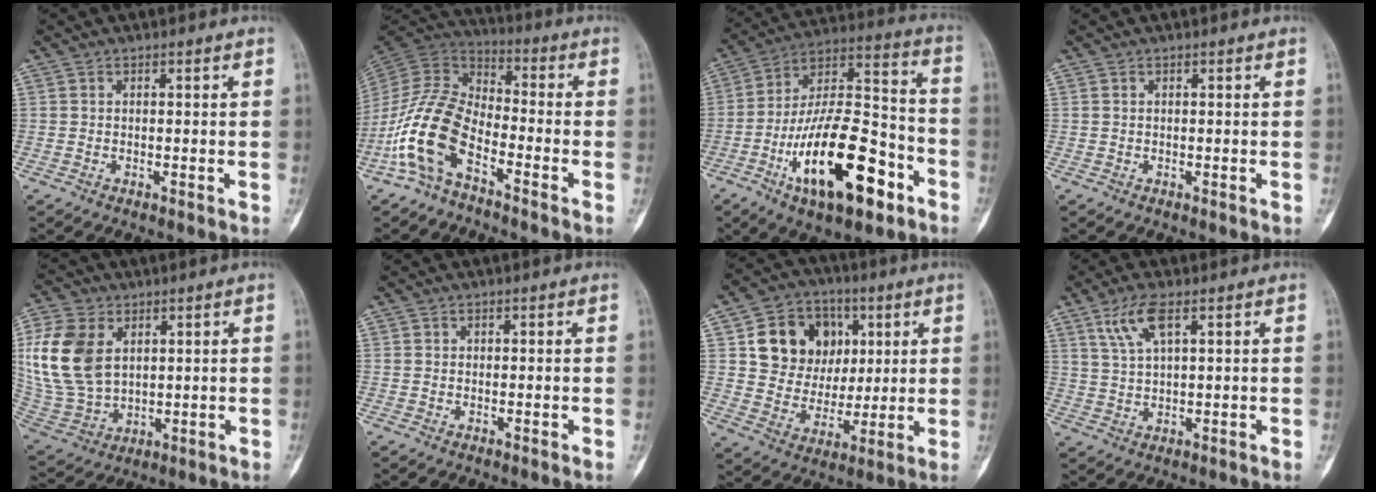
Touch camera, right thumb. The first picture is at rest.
{"total": 13.6, "force": [-6.7, 6.6, 9.8], "torque": [-0.201, 0.060, -0.142]}
{"total": 24.3, "force": [-10.3, 10.0, 19.6], "torque": [-0.342, 0.064, -0.167]}
{"total": 0.0}
{"total": 15.9, "force": [4.2, 10.9, 10.8], "torque": [-0.220, -0.012, 0.096]}
{"total": 0.0}
{"total": 15.5, "force": [4.8, 12.8, 7.3], "torque": [-0.075, -0.004, 0.089]}
{"total": 6.2, "force": [3.3, 1.8, 5.0], "torque": [-0.108, -0.005, 0.073]}